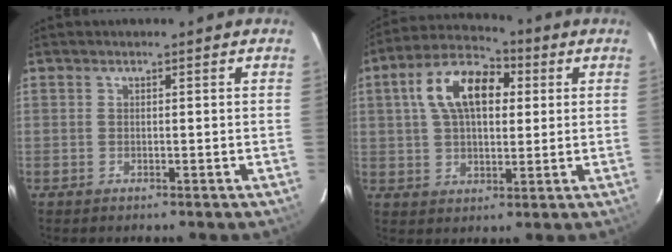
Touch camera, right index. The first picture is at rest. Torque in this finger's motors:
{"motor_torque": [1.23, 0.90, 0.42, 0.13]}